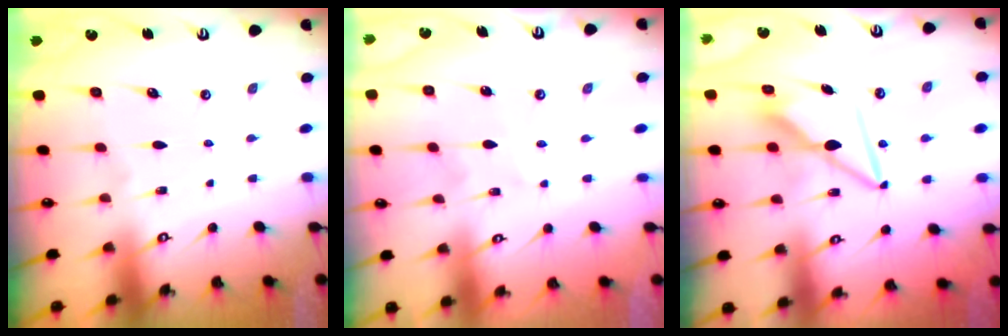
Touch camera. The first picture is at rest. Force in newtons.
{"total": 1.5, "press": 1.5, "slide": 0.2}
{"total": 9.6, "press": 9.6, "slide": 0.8}